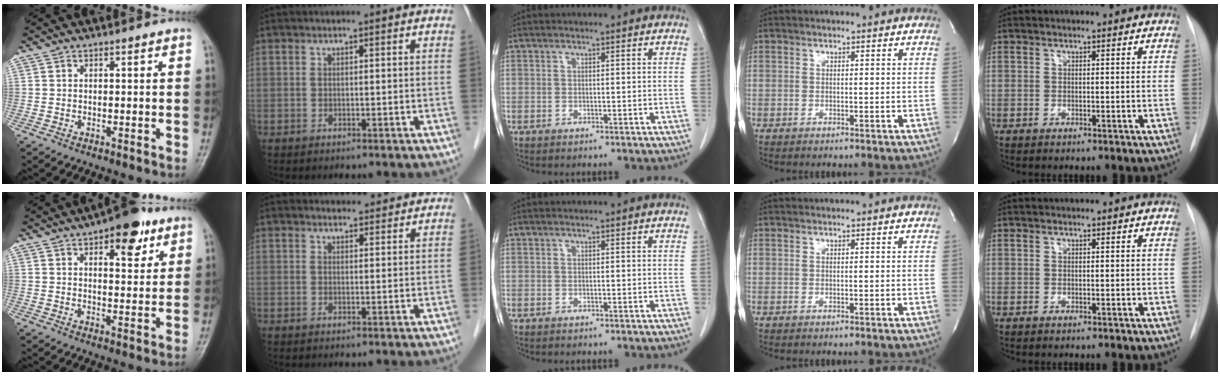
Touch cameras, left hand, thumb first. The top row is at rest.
{"thumb": {"total": 10.4, "force": [5.6, 4.7, 7.4], "torque": [-0.072, -0.021, 0.075]}, "index": {"total": 3.1, "force": [3.0, 1.0, 0.2], "torque": [-0.005, 0.005, 0.036]}}